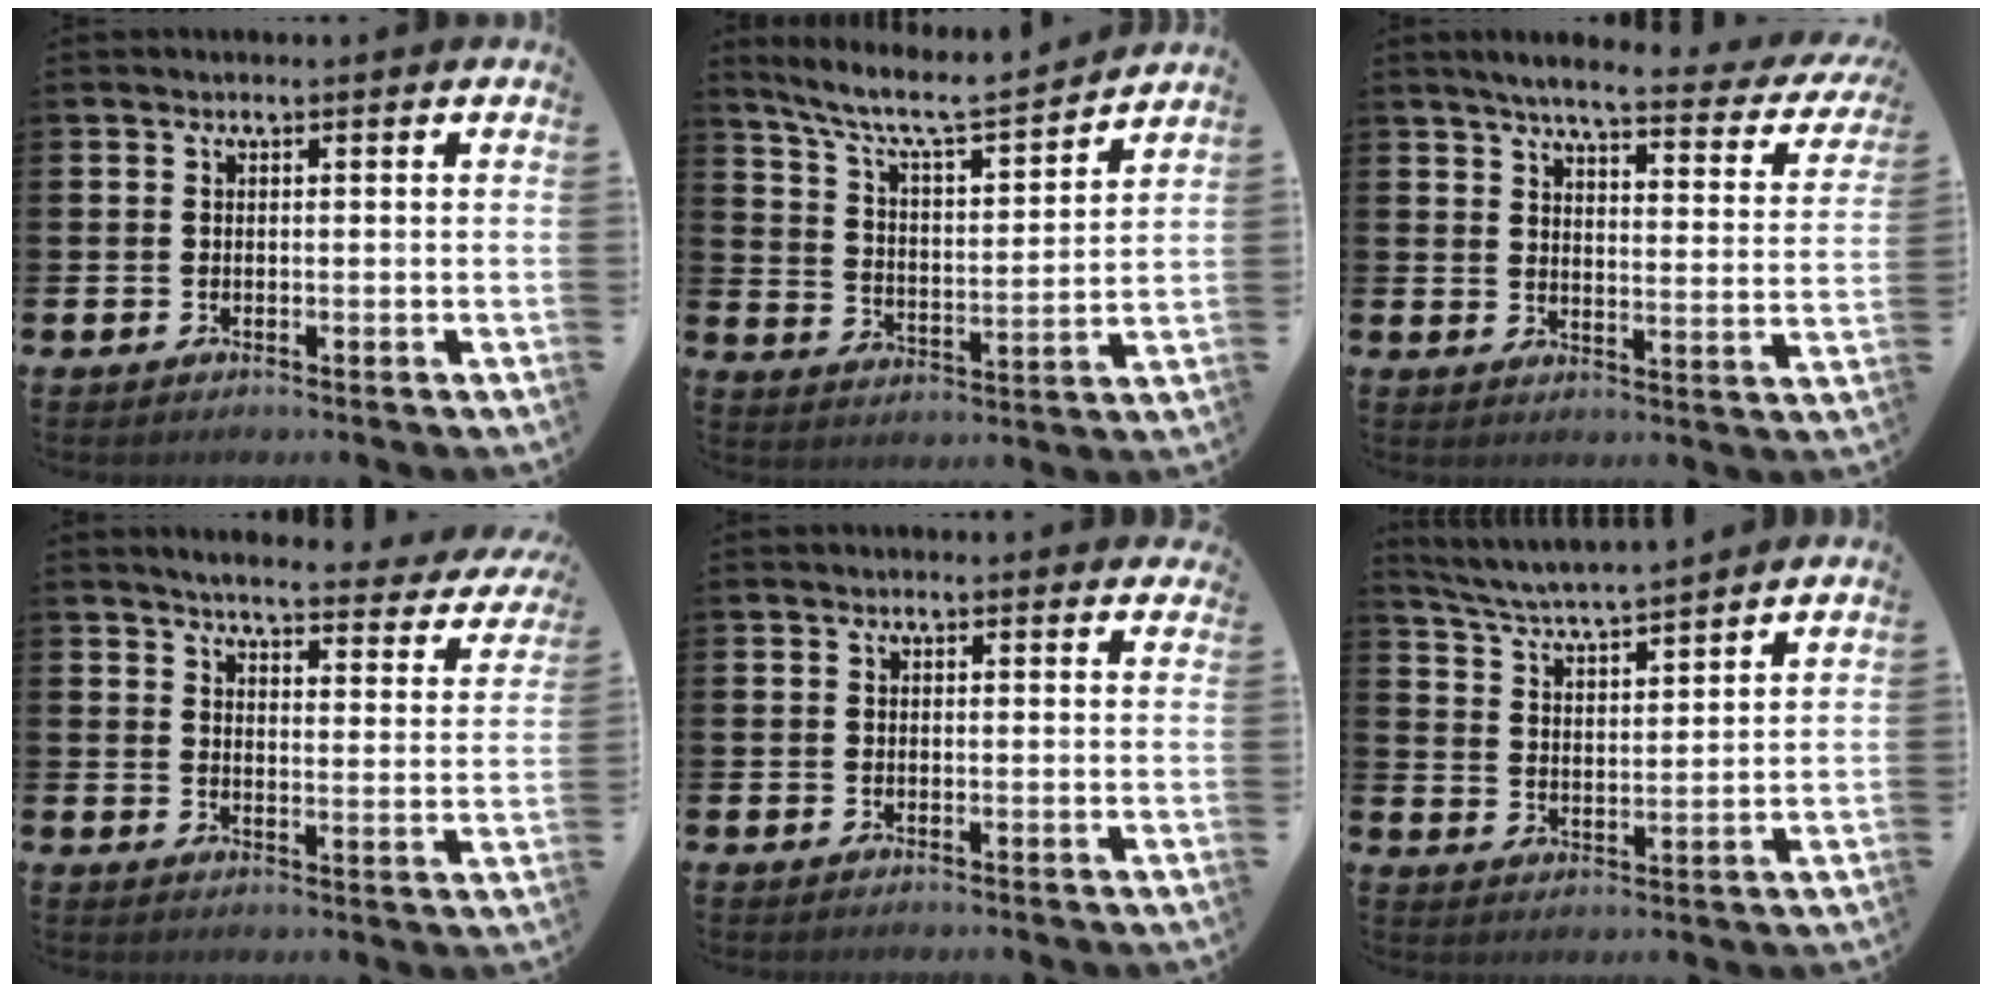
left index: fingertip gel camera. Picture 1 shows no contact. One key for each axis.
{"total": 8.0, "fx": 7.1, "fy": 1.2, "fz": 3.5, "tx": -0.102, "ty": -0.046, "tz": 0.118}
{"total": 5.0, "fx": 4.3, "fy": 0.6, "fz": 2.6, "tx": -0.058, "ty": -0.034, "tz": 0.062}
{"total": 4.2, "fx": 3.9, "fy": 0.5, "fz": 1.5, "tx": -0.036, "ty": -0.034, "tz": 0.057}
{"total": 0.8, "fx": 0.8, "fy": 0.2, "fz": 0.1, "tx": -0.002, "ty": 0.002, "tz": 0.014}
{"total": 5.2, "fx": 5.0, "fy": -0.1, "fz": 1.1, "tx": -0.047, "ty": -0.041, "tz": 0.085}